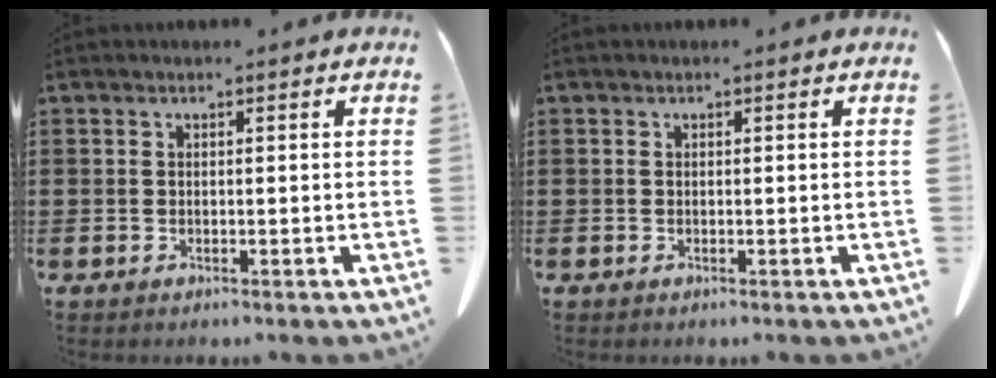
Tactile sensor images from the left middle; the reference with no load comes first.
{"total": 0.0}